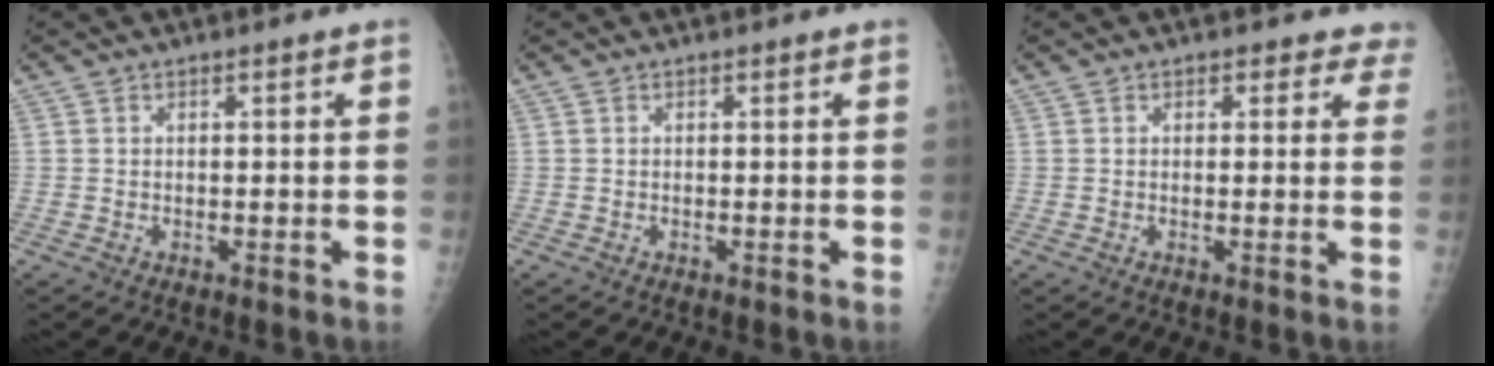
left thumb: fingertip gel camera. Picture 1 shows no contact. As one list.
[{"total": 0.0}, {"total": 3.7, "force": [2.9, 2.2, 0.7], "torque": [0.032, -0.010, 0.016]}]